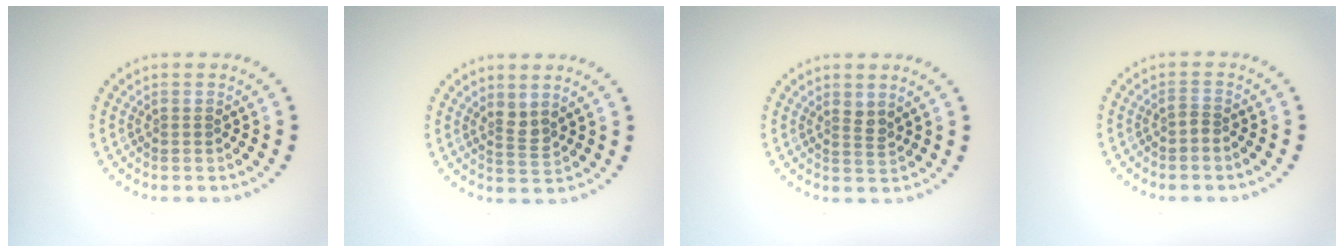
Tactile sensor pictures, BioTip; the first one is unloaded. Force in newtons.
{"total": 1.5, "press": 1.2, "slide": 1.0}
{"total": 1.2, "press": 0.9, "slide": 0.8}
{"total": 0.6, "press": 0.4, "slide": 0.5}